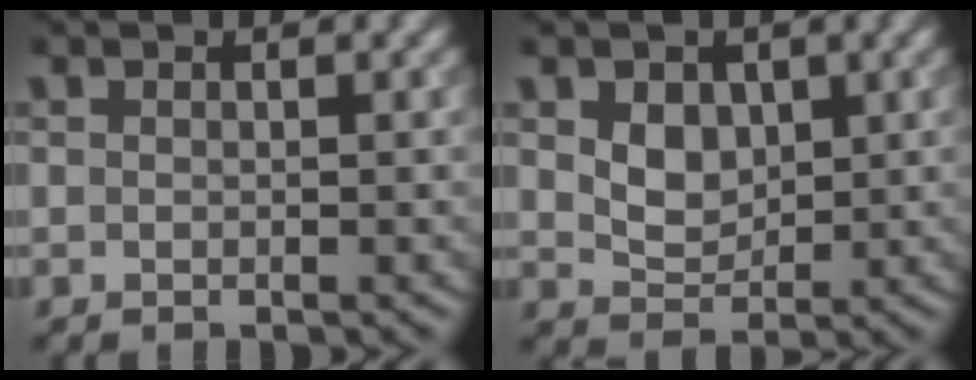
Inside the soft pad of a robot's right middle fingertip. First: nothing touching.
{"total": 3.3, "force": [1.1, 2.5, 1.9], "torque": [-0.041, -0.006, 0.020]}